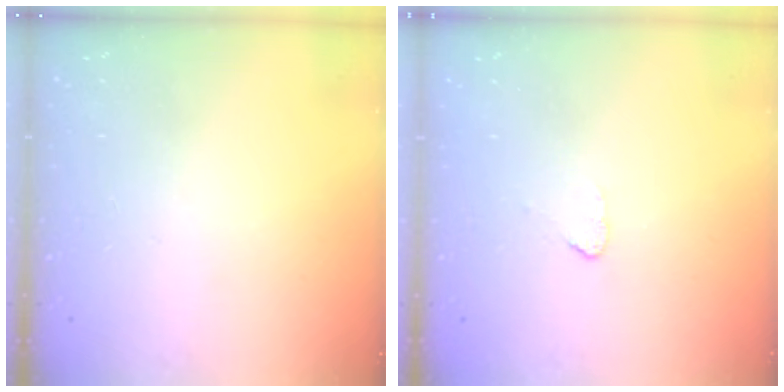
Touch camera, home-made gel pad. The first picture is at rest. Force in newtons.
{"total": 2.6, "press": 2.6, "slide": 0.2}